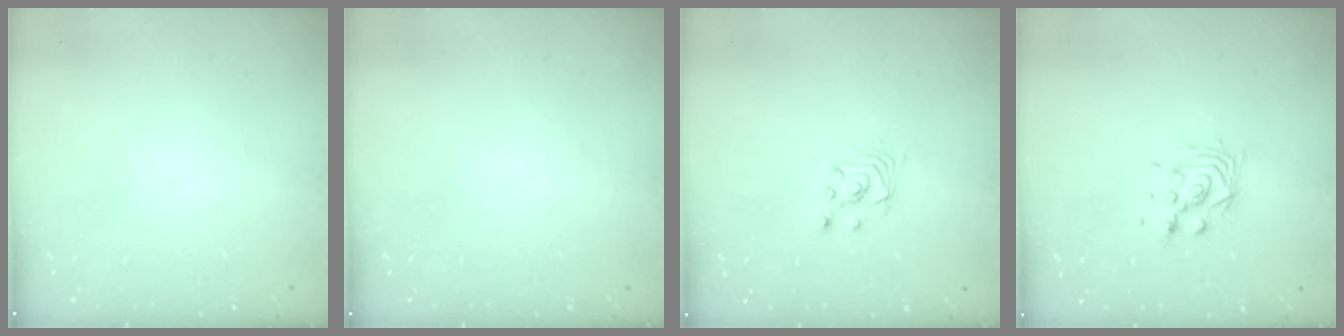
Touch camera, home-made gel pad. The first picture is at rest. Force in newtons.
{"total": 0.0}
{"total": 2.9, "press": 2.9, "slide": 0.1}
{"total": 8.3, "press": 8.3, "slide": 0.5}